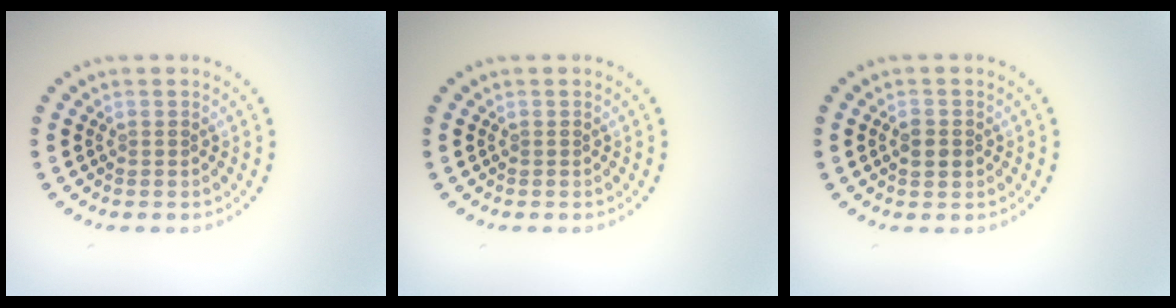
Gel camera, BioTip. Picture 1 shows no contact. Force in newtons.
{"total": 0.0}
{"total": 1.9, "press": 1.9, "slide": 0.1}